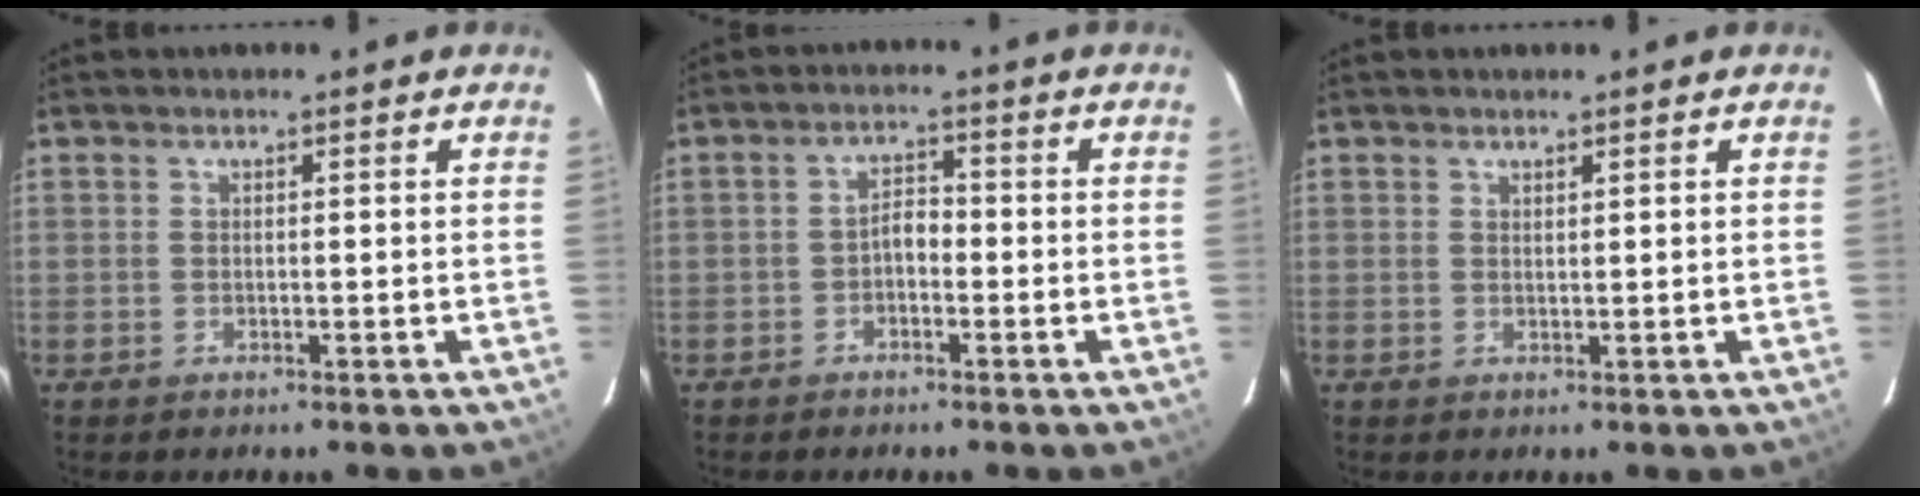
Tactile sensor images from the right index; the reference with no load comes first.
{"total": 2.6, "force": [-1.3, 1.5, 1.7], "torque": [-0.032, 0.010, -0.023]}
{"total": 0.7, "force": [0.7, 0.0, 0.2], "torque": [-0.004, -0.002, 0.013]}